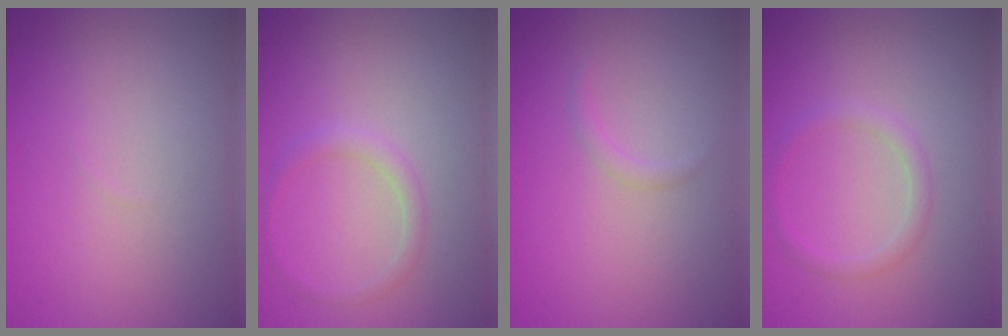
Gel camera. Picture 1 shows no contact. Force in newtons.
{"total": 1.3, "press": 1.3, "slide": 0.1}
{"total": 0.7, "press": 0.7, "slide": 0.0}
{"total": 1.5, "press": 1.5, "slide": 0.1}